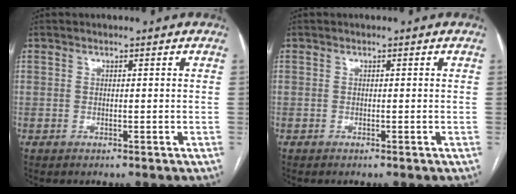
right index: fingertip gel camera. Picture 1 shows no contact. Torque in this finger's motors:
{"motor_torque": [-0.09, 0.00, -0.03, 0.00]}